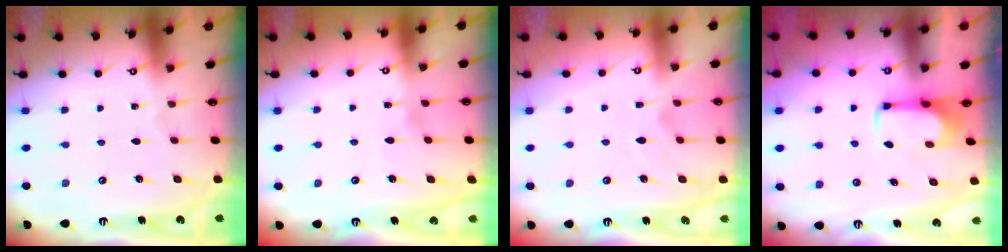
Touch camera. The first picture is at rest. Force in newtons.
{"total": 4.9, "press": 4.9, "slide": 0.6}
{"total": 1.3, "press": 0.6, "slide": 1.2}
{"total": 2.1, "press": 2.1, "slide": 0.4}